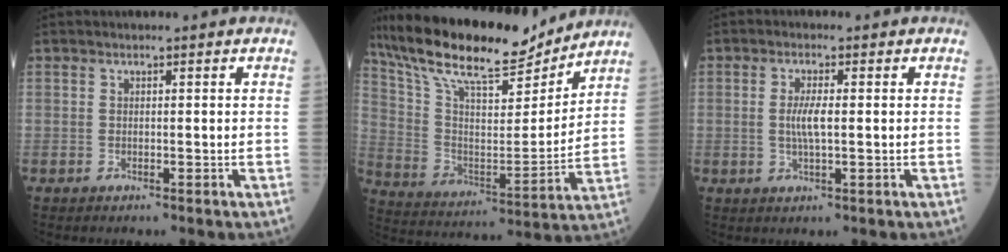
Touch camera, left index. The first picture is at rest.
{"total": 19.8, "force": [17.2, 3.9, 9.0], "torque": [-0.173, 0.005, 0.299]}
{"total": 3.5, "force": [0.0, 0.6, 3.4], "torque": [-0.070, -0.003, 0.000]}